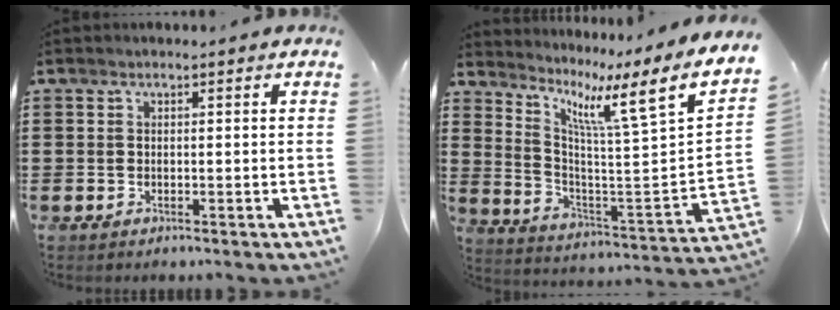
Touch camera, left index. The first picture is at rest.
{"total": 8.8, "force": [5.0, 0.1, 7.2], "torque": [-0.138, -0.059, 0.058]}